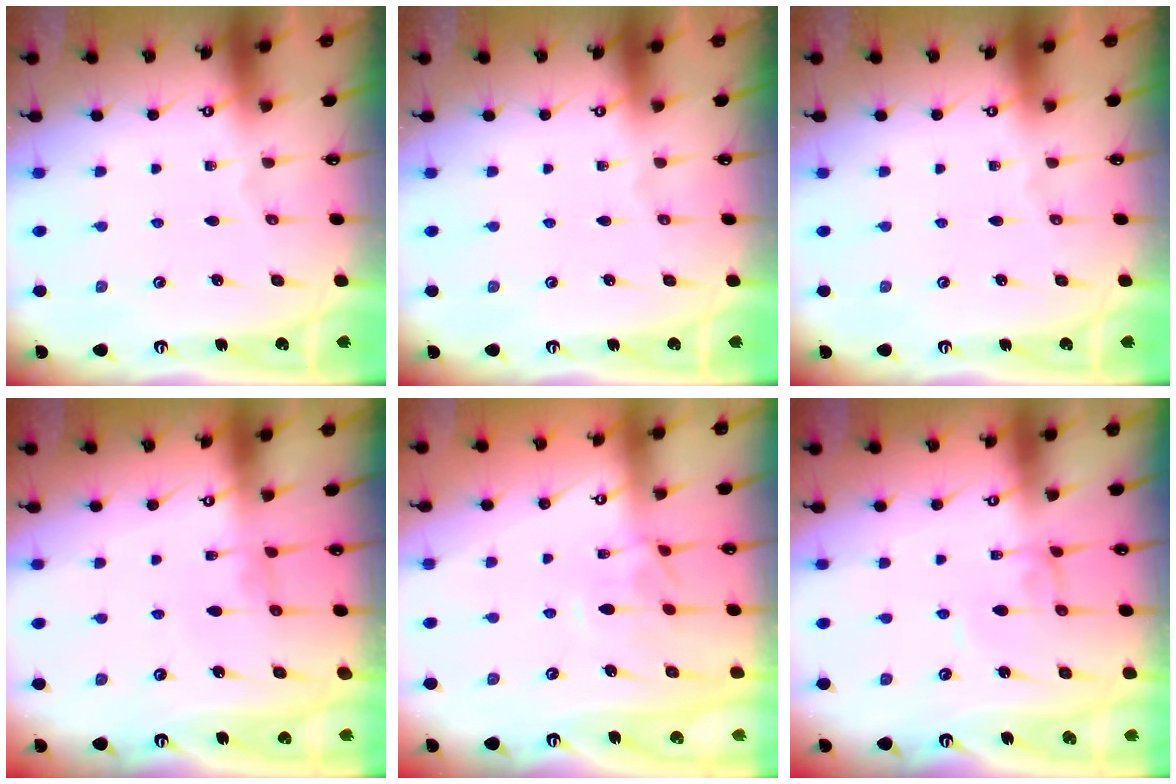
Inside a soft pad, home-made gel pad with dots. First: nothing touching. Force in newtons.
{"total": 0.0}
{"total": 0.0}
{"total": 1.2, "press": 1.2, "slide": 0.4}
{"total": 1.2, "press": 0.9, "slide": 0.8}
{"total": 1.5, "press": 1.4, "slide": 0.1}